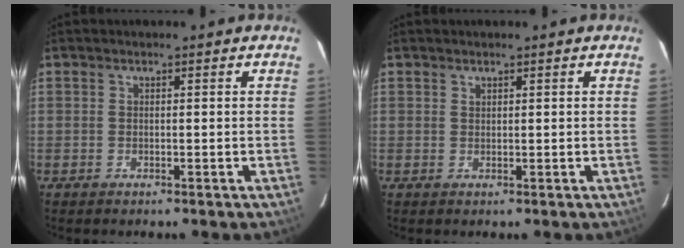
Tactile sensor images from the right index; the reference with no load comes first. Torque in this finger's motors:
{"motor_torque": [-0.16, 0.21, -0.05, 0.00]}